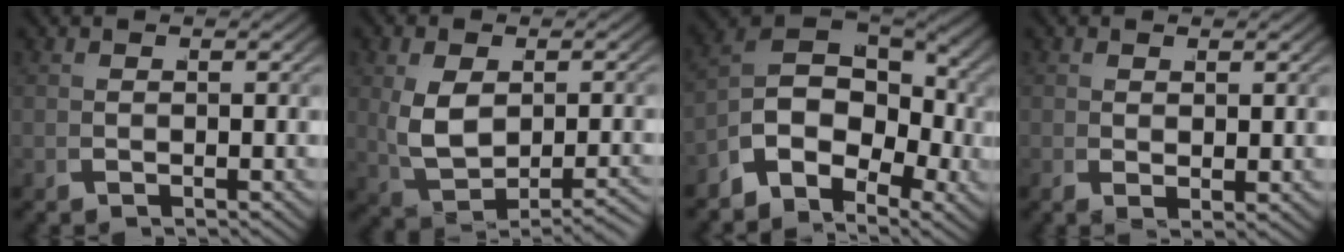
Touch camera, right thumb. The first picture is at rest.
{"total": 5.2, "force": [-0.4, 3.0, 4.2], "torque": [-0.103, -0.018, 0.018]}
{"total": 10.1, "force": [0.5, 6.8, 7.5], "torque": [-0.166, -0.016, 0.006]}
{"total": 1.3, "force": [0.7, 0.5, 1.0], "torque": [-0.019, -0.001, 0.016]}